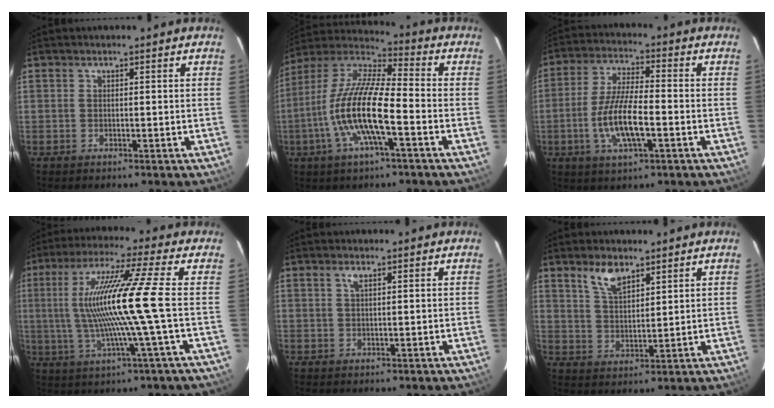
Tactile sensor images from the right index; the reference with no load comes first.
{"total": 15.8, "force": [-5.0, 3.3, 14.7], "torque": [-0.290, -0.006, -0.104]}
{"total": 10.8, "force": [-3.3, 3.0, 9.9], "torque": [-0.200, -0.005, -0.061]}
{"total": 14.9, "force": [-0.5, -2.1, 14.7], "torque": [-0.271, -0.002, -0.006]}
{"total": 1.1, "force": [0.6, 0.2, 0.9], "torque": [-0.019, 0.004, 0.010]}
{"total": 5.9, "force": [4.1, 2.4, 3.5], "torque": [-0.063, 0.002, 0.081]}